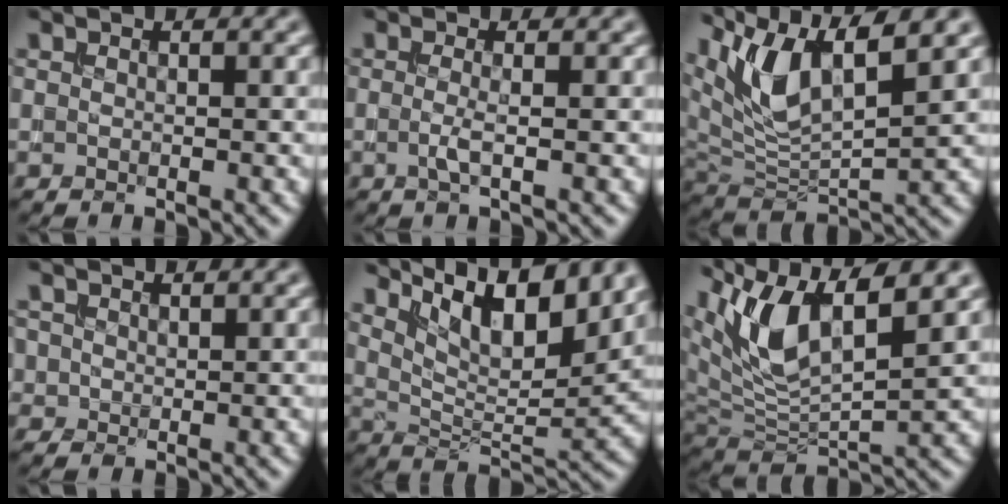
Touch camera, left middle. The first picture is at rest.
{"total": 1.4, "force": [-0.4, 0.2, 1.4], "torque": [-0.028, -0.005, -0.010]}
{"total": 8.5, "force": [4.8, 2.7, 6.4], "torque": [-0.133, -0.001, 0.090]}
{"total": 1.1, "force": [0.5, 1.0, 0.2], "torque": [-0.004, -0.001, 0.010]}
{"total": 9.5, "force": [5.9, 3.2, 6.7], "torque": [-0.114, 0.002, 0.101]}
{"total": 9.2, "force": [4.7, 3.4, 7.1], "torque": [-0.143, 0.000, 0.087]}